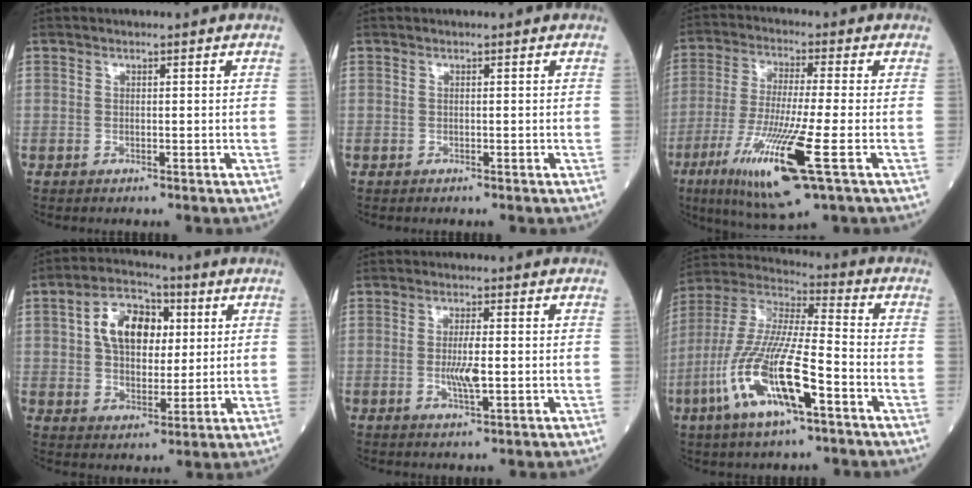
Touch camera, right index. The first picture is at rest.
{"total": 0.0}
{"total": 14.9, "force": [-5.9, 0.6, 13.6], "torque": [-0.275, -0.037, -0.104]}
{"total": 10.6, "force": [2.8, 6.5, 7.9], "torque": [-0.147, 0.026, 0.047]}
{"total": 4.0, "force": [-0.5, 0.6, 4.0], "torque": [-0.080, -0.006, -0.007]}
{"total": 17.2, "force": [-7.0, 3.2, 15.3], "torque": [-0.322, -0.017, -0.132]}